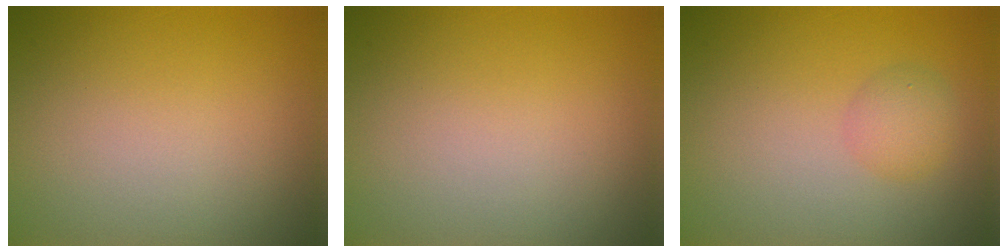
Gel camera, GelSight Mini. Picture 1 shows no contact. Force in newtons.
{"total": 0.0}
{"total": 1.9, "press": 1.9, "slide": 0.0}